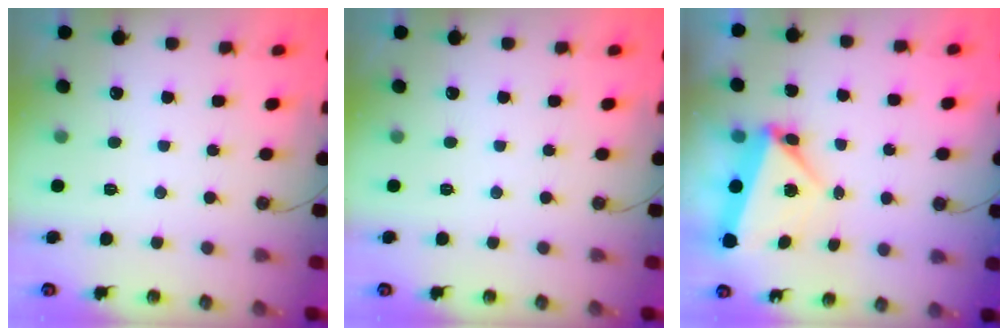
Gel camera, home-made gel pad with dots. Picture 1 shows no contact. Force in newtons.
{"total": 0.0}
{"total": 5.6, "press": 5.2, "slide": 1.9}